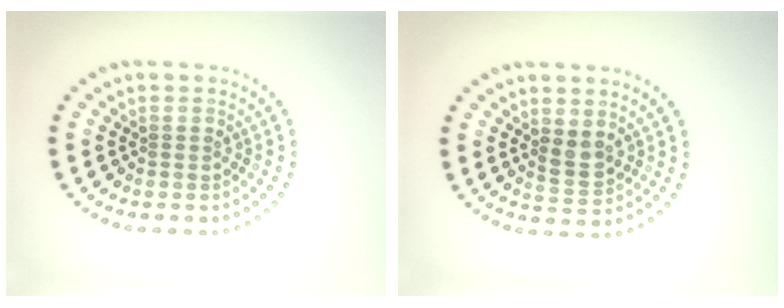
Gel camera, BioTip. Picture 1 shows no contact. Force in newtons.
{"total": 1.7, "press": 1.6, "slide": 0.7}